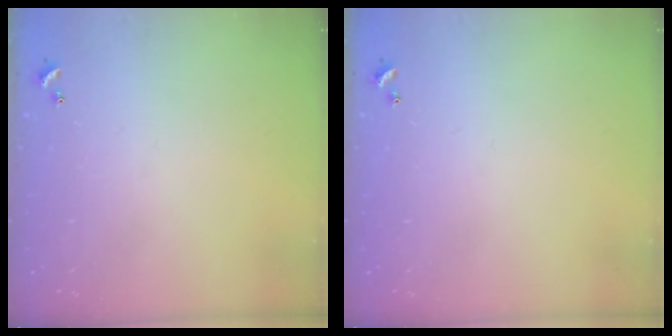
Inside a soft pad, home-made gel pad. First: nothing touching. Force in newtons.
{"total": 0.0}